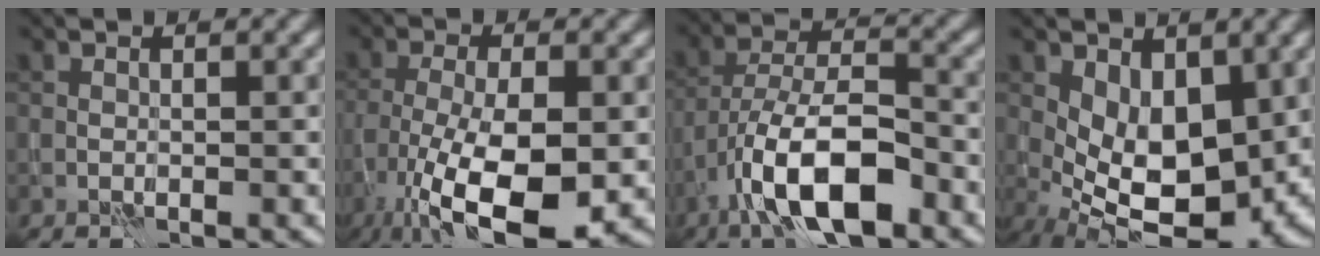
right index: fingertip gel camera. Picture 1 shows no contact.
{"total": 10.7, "force": [-4.5, 3.7, 8.9], "torque": [-0.173, -0.017, -0.077]}
{"total": 9.1, "force": [-5.2, 3.2, 6.7], "torque": [-0.119, 0.012, -0.098]}
{"total": 8.5, "force": [0.0, 4.8, 7.0], "torque": [-0.118, -0.018, 0.005]}